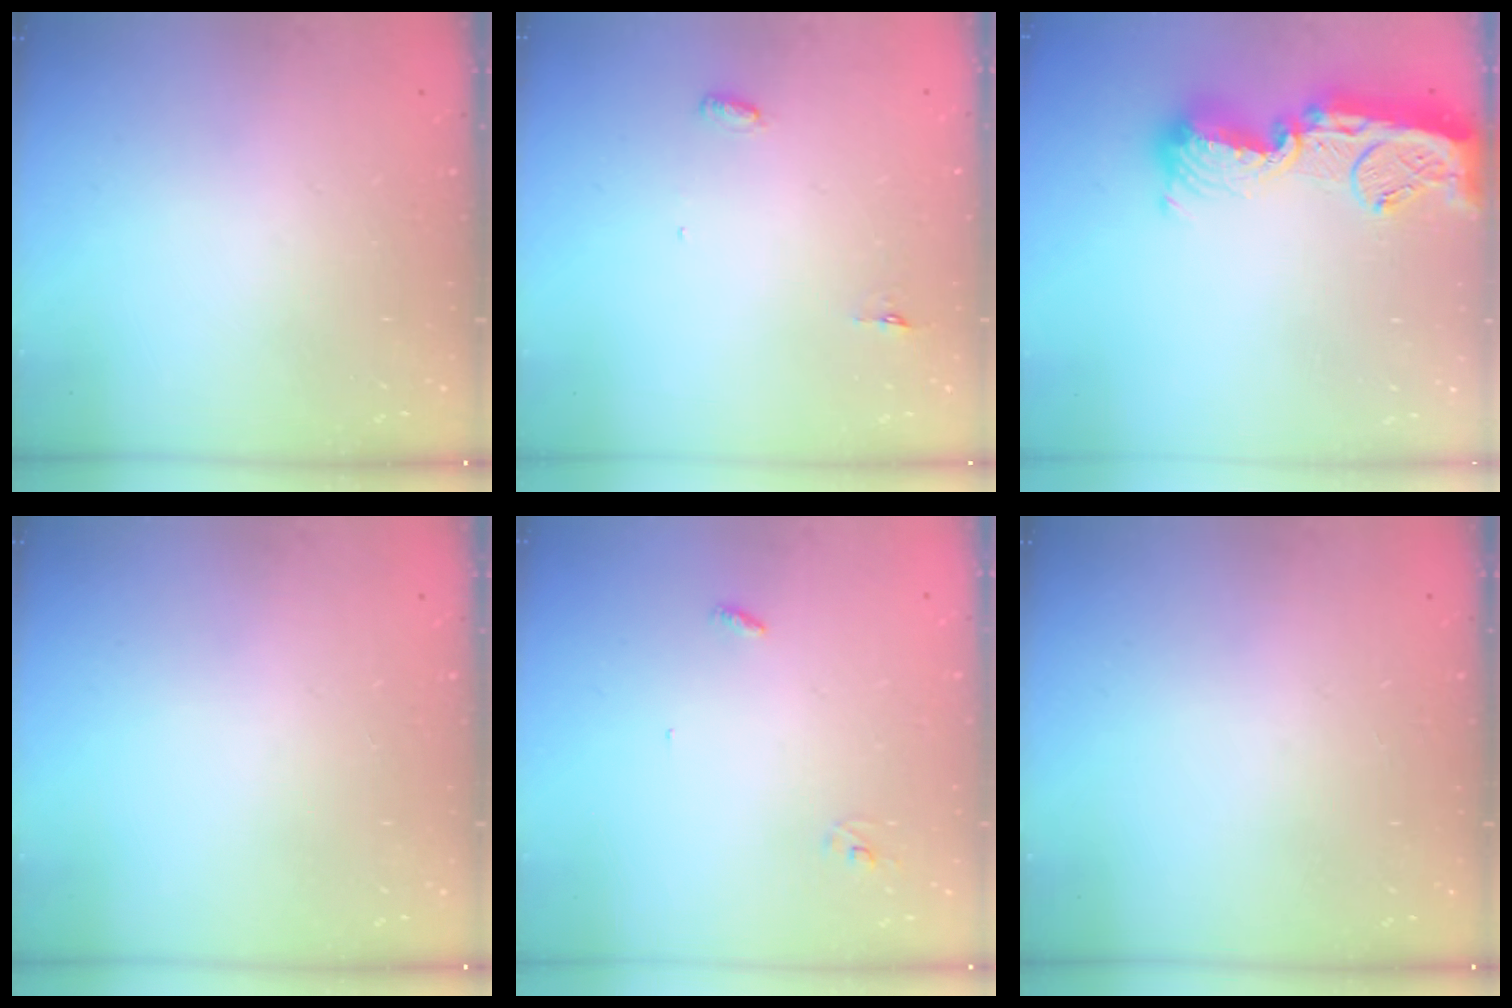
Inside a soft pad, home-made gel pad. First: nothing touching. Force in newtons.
{"total": 3.0, "press": 2.8, "slide": 0.9}
{"total": 16.6, "press": 16.6, "slide": 1.4}
{"total": 0.0}
{"total": 2.8, "press": 2.8, "slide": 0.3}
{"total": 0.0}